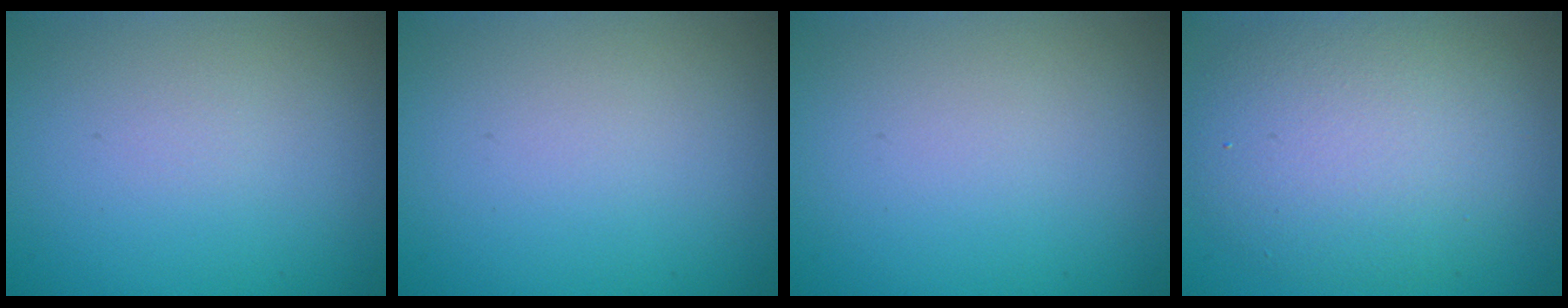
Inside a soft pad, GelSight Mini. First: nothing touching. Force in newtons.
{"total": 0.0}
{"total": 0.0}
{"total": 7.2, "press": 7.2, "slide": 0.3}